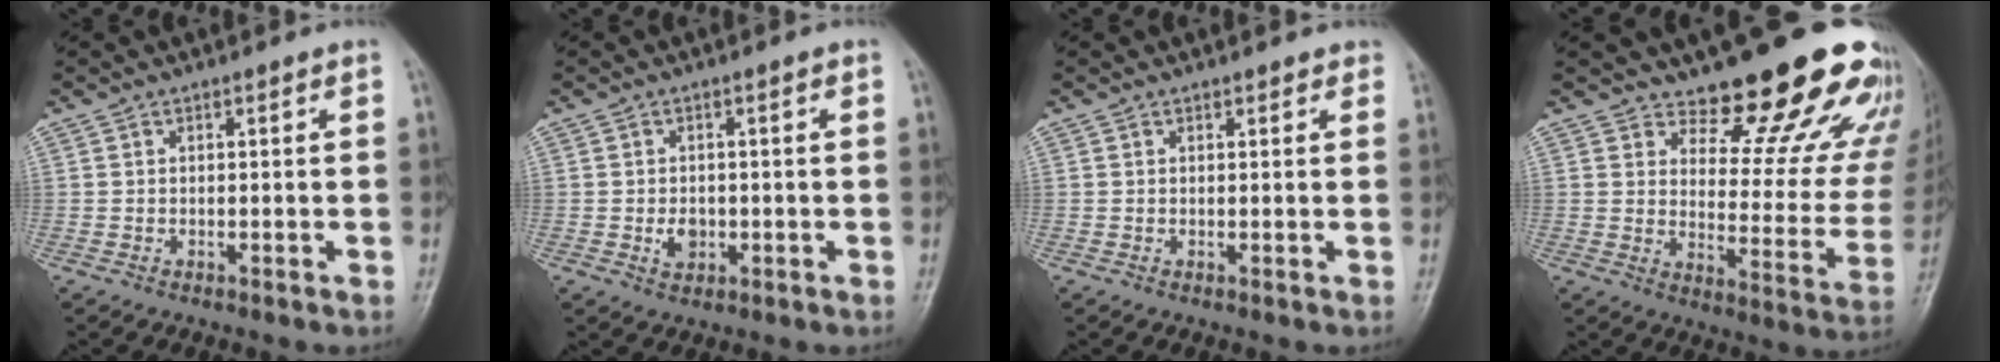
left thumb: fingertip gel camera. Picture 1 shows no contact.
{"total": 2.9, "force": [-0.5, 2.2, 1.8], "torque": [-0.022, 0.001, -0.006]}
{"total": 1.2, "force": [1.0, 0.6, 0.3], "torque": [0.007, -0.002, 0.006]}
{"total": 19.1, "force": [16.1, 5.9, 8.4], "torque": [-0.054, -0.139, 0.203]}